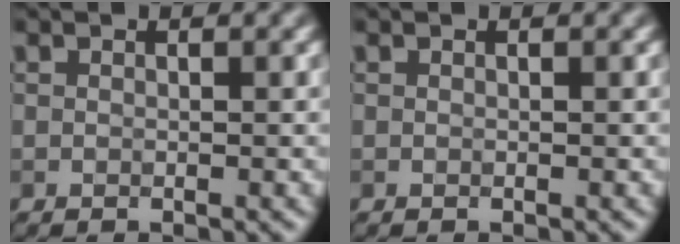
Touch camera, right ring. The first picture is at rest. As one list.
[{"total": 0.0}]